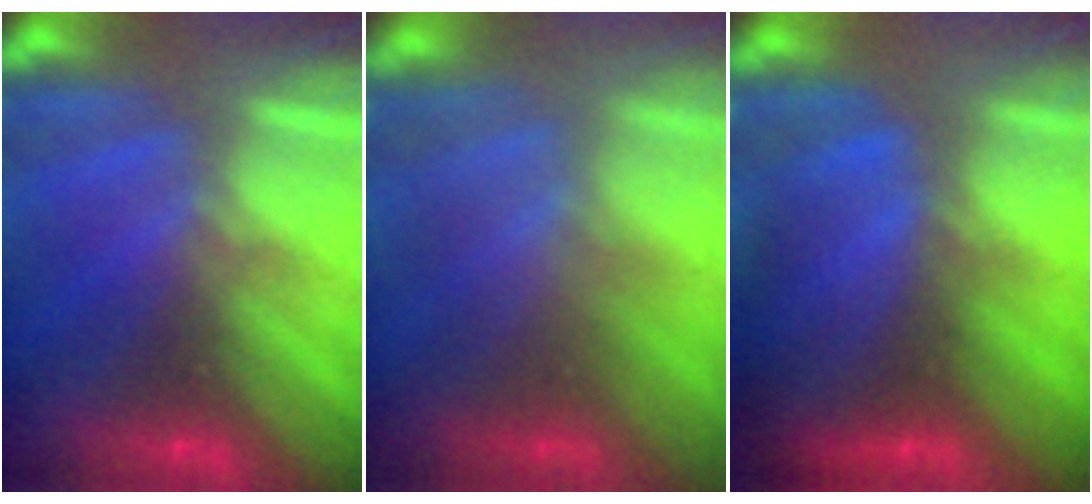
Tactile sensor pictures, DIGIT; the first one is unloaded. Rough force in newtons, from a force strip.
{"total": 3.3}
{"total": 8.5}